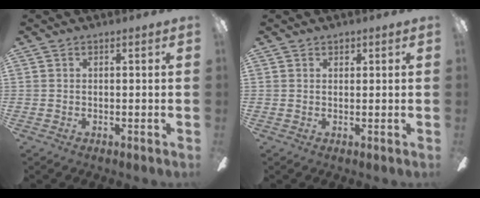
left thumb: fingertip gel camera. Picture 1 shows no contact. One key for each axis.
{"total": 1.3, "fx": 0.9, "fy": 0.9, "fz": 0.2, "tx": 0.004, "ty": 0.000, "tz": 0.014}